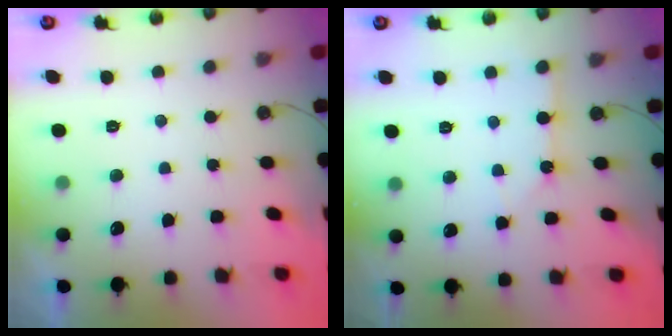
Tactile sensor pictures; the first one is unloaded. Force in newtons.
{"total": 2.6, "press": 2.6, "slide": 0.1}